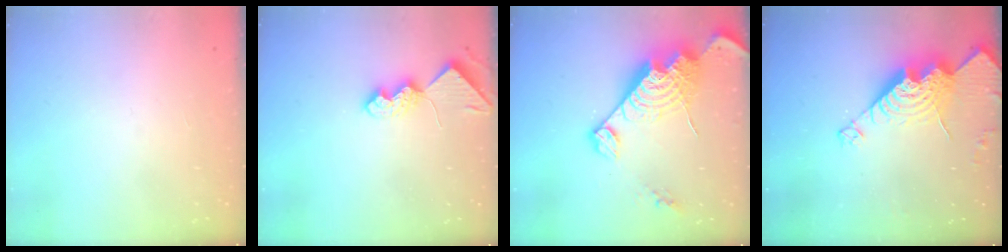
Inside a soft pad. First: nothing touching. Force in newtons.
{"total": 7.9, "press": 7.9, "slide": 0.5}
{"total": 21.5, "press": 21.4, "slide": 2.0}
{"total": 24.0, "press": 23.9, "slide": 2.2}